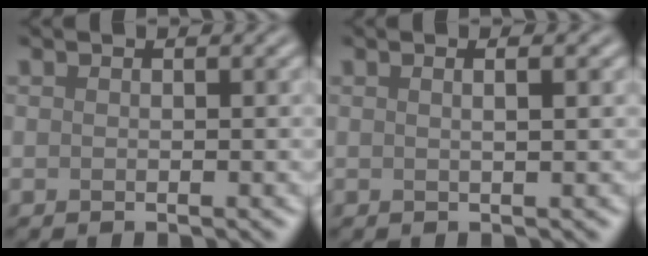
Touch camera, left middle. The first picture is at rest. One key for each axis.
{"total": 2.1, "fx": 0.8, "fy": 0.8, "fz": 1.7, "tx": -0.009, "ty": 0.001, "tz": -0.007}